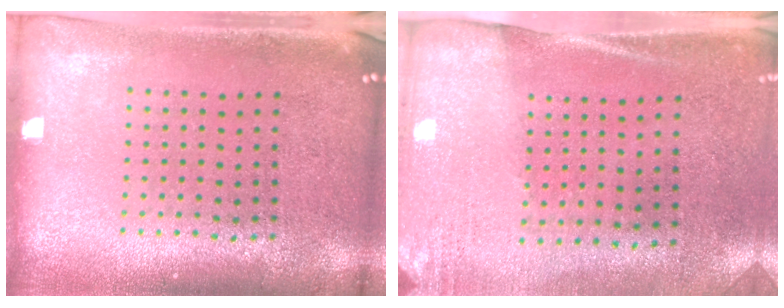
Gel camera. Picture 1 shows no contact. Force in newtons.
{"total": 2.6, "press": 2.3, "slide": 1.3}